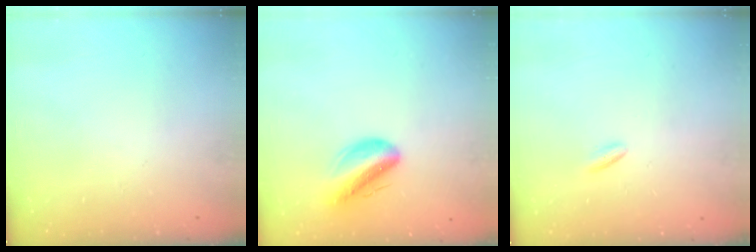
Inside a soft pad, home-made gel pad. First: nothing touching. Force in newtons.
{"total": 12.3, "press": 11.8, "slide": 3.5}
{"total": 2.3, "press": 2.2, "slide": 0.4}